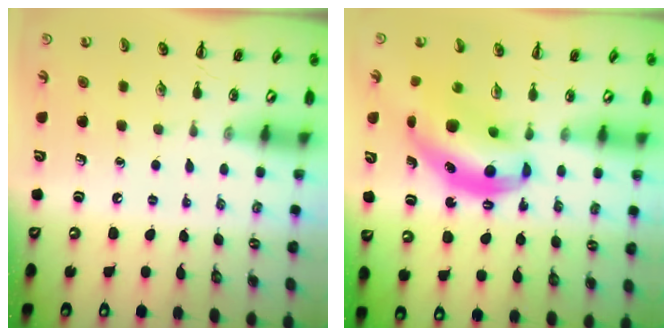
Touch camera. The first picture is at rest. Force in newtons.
{"total": 10.1, "press": 9.8, "slide": 2.3}